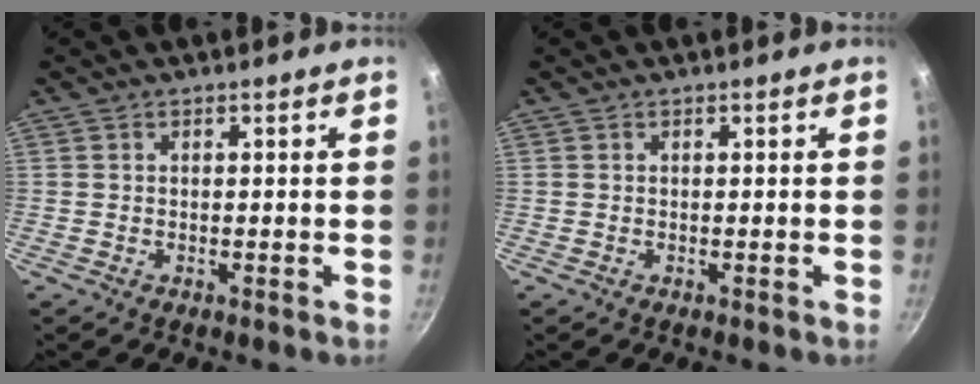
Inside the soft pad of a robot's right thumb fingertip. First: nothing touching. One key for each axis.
{"total": 0.0}